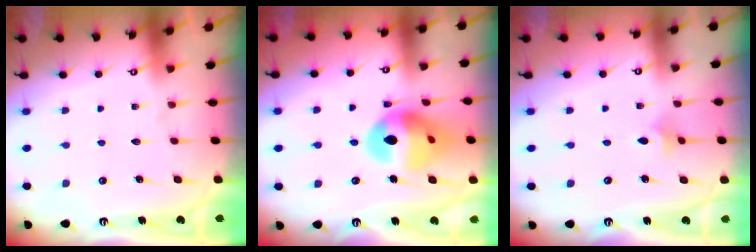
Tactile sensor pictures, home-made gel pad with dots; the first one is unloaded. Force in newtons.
{"total": 15.3, "press": 15.3, "slide": 1.3}
{"total": 3.5, "press": 3.4, "slide": 0.7}